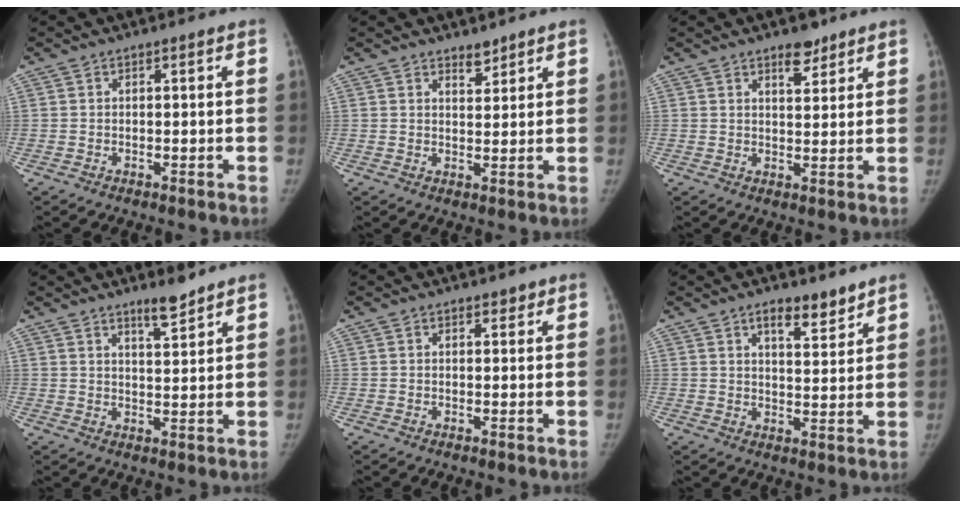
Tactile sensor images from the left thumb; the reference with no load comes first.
{"total": 2.6, "force": [2.2, 1.1, 0.8], "torque": [0.002, -0.019, 0.036]}
{"total": 4.4, "force": [3.2, 1.9, 2.3], "torque": [-0.018, -0.022, 0.050]}
{"total": 4.5, "force": [3.7, 0.6, 2.4], "torque": [-0.029, -0.034, 0.059]}
{"total": 1.1, "force": [0.8, 0.6, 0.3], "torque": [0.005, -0.005, 0.008]}
{"total": 6.3, "force": [4.7, 2.2, 3.7], "torque": [-0.035, -0.034, 0.072]}